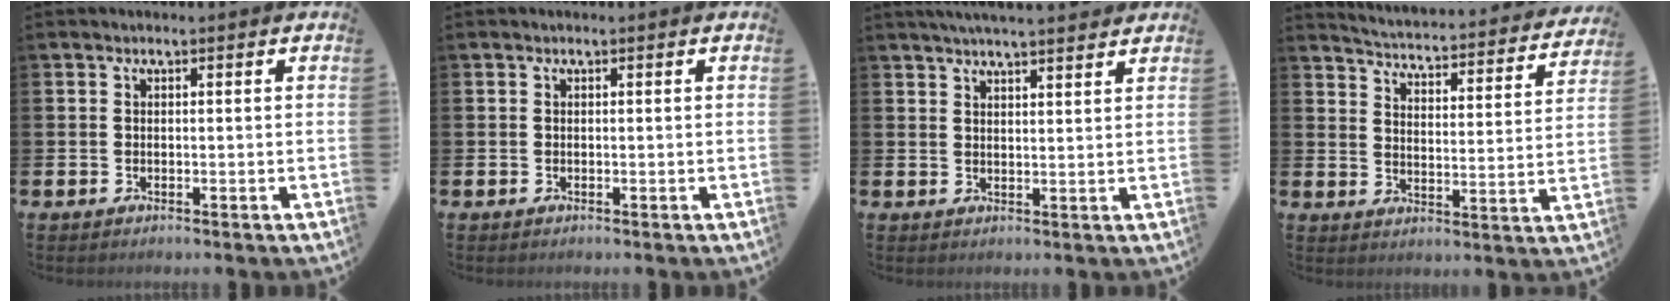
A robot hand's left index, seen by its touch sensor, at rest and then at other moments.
{"total": 0.0}
{"total": 4.0, "force": [3.9, -0.1, 1.1], "torque": [-0.028, -0.011, 0.070]}
{"total": 4.0, "force": [3.9, 0.3, 0.8], "torque": [-0.029, -0.044, 0.057]}